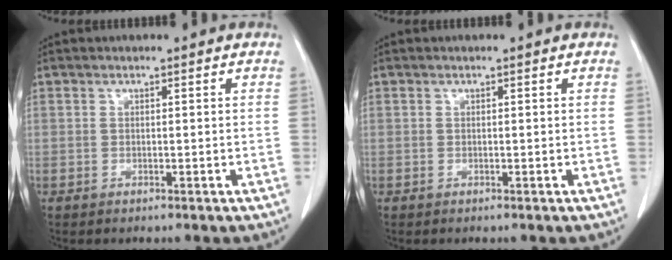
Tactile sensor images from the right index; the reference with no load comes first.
{"total": 0.0}